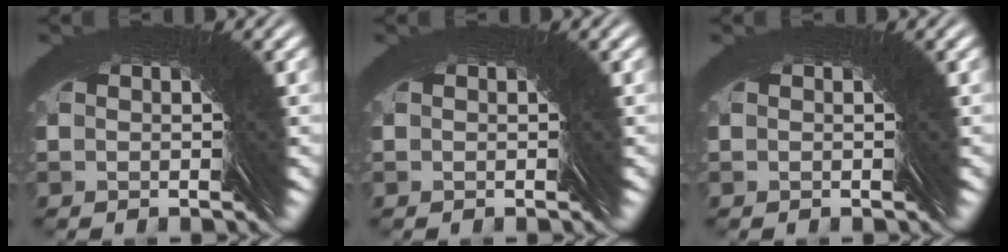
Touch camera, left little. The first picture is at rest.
{"total": 0.0}
{"total": 0.0}